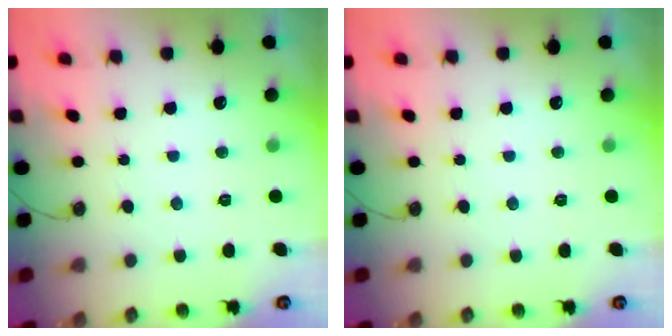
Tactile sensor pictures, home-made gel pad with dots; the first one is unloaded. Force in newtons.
{"total": 0.0}